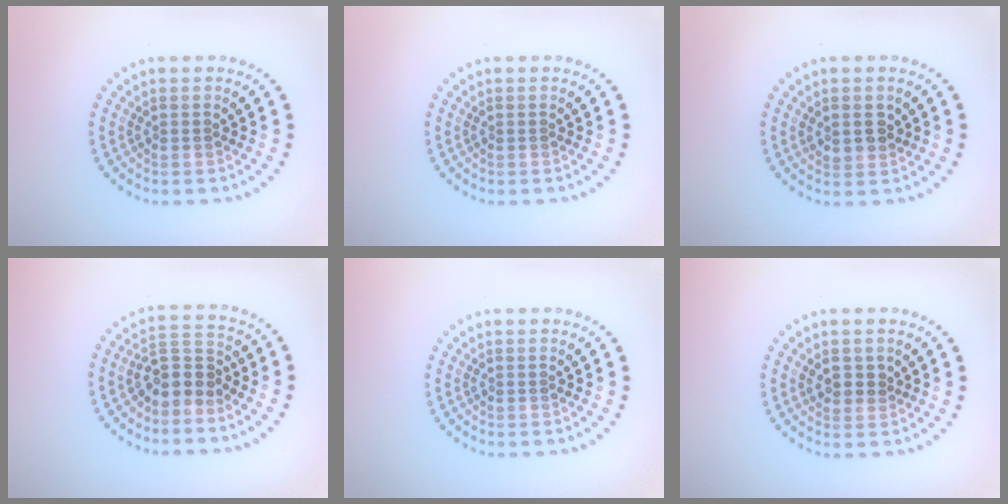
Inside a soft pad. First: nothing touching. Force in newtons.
{"total": 0.0}
{"total": 1.8, "press": 1.7, "slide": 0.5}
{"total": 3.2, "press": 2.8, "slide": 1.4}
{"total": 0.0}
{"total": 1.4, "press": 1.2, "slide": 0.7}